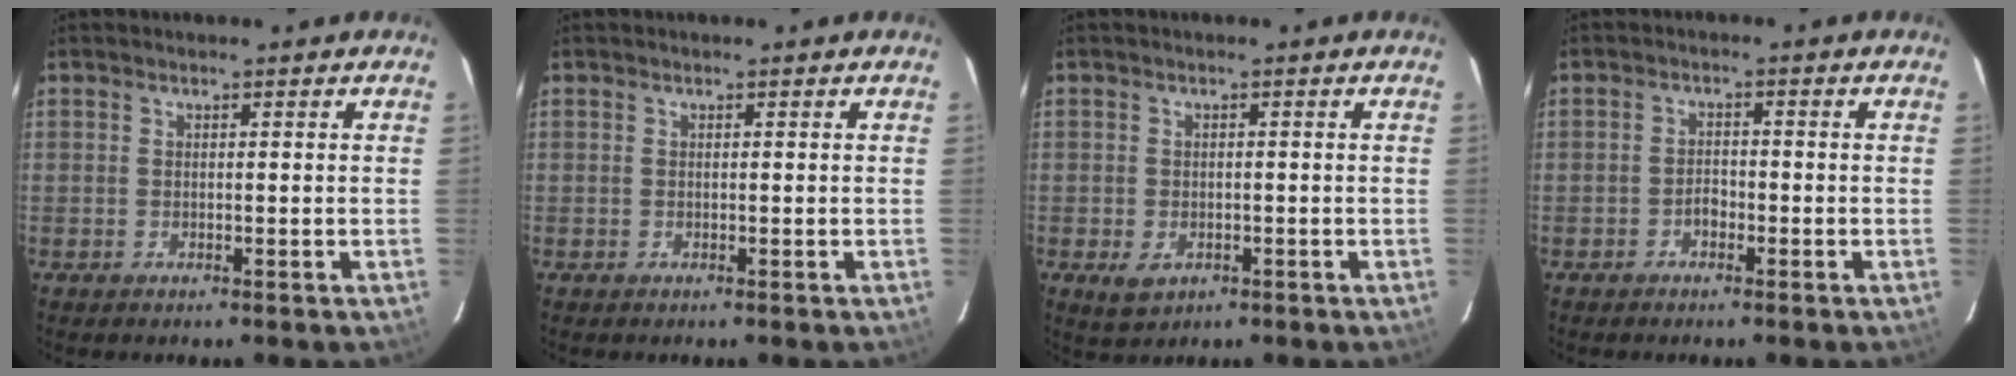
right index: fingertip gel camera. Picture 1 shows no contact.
{"total": 0.0}
{"total": 3.8, "force": [-1.4, 2.7, 2.1], "torque": [-0.044, -0.006, -0.017]}
{"total": 1.9, "force": [-1.3, 1.1, 0.9], "torque": [-0.016, 0.006, -0.022]}